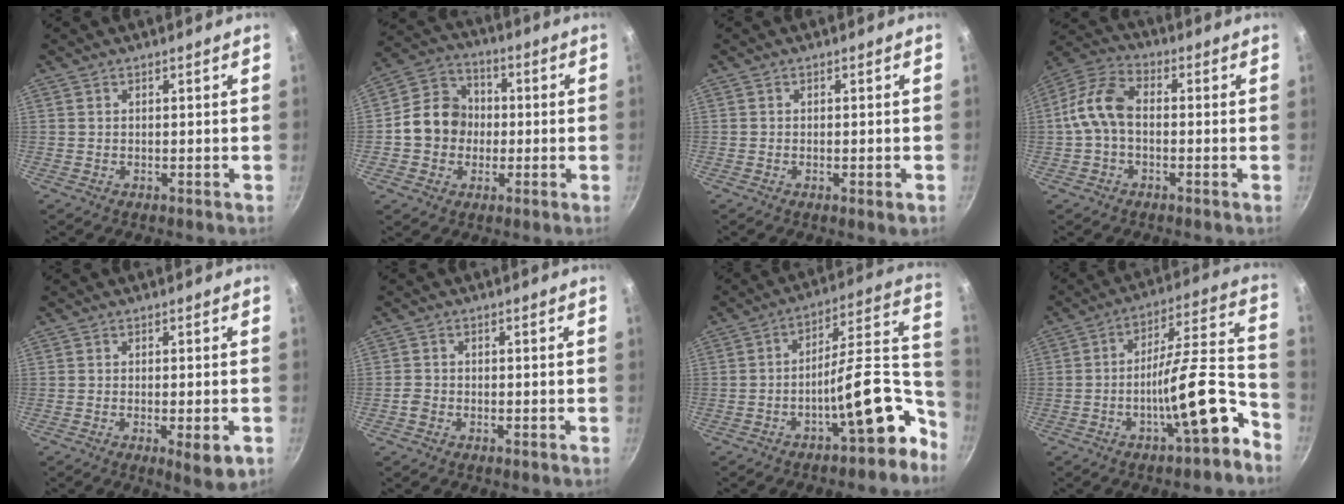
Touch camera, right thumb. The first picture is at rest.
{"total": 11.1, "force": [-0.8, 9.8, 5.2], "torque": [-0.054, 0.025, -0.032]}
{"total": 1.9, "force": [-0.6, 0.4, 1.7], "torque": [-0.032, -0.002, -0.012]}
{"total": 9.2, "force": [-0.9, 6.0, 6.9], "torque": [-0.128, 0.034, -0.035]}
{"total": 5.6, "force": [-1.9, 1.5, 5.1], "torque": [-0.071, -0.003, -0.025]}
{"total": 1.8, "force": [-1.1, 1.2, 0.8], "torque": [-0.021, 0.008, -0.026]}
{"total": 17.9, "force": [-8.6, 6.5, 14.3], "torque": [-0.142, 0.089, -0.133]}
{"total": 15.5, "force": [-7.8, 3.8, 12.9], "torque": [-0.156, 0.072, -0.125]}